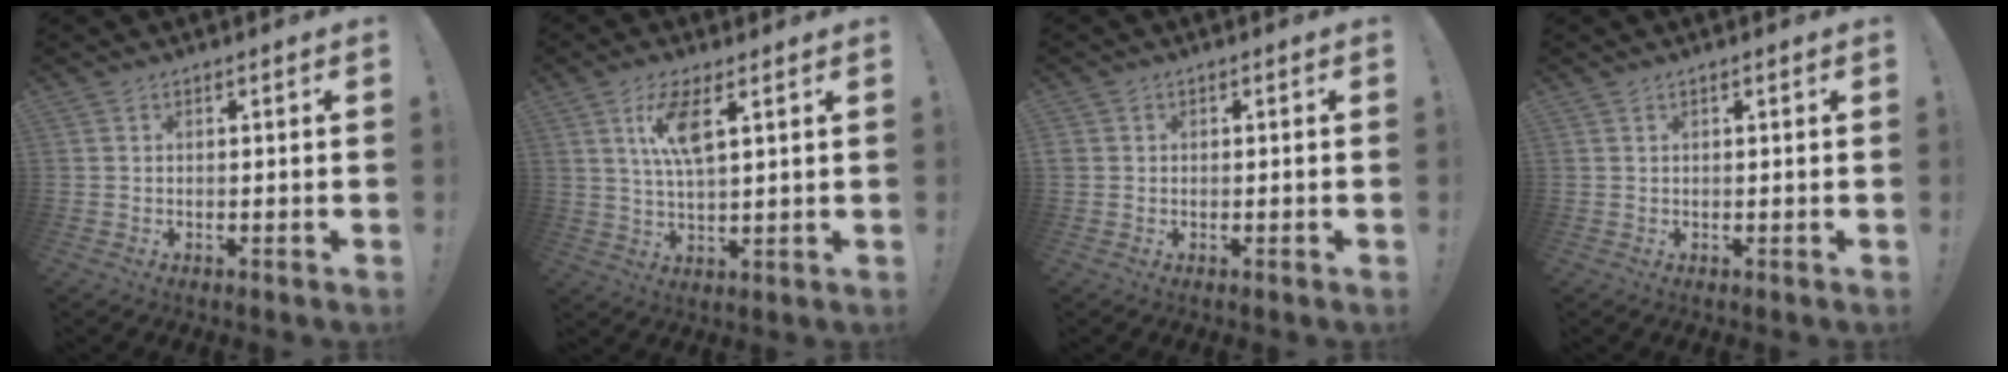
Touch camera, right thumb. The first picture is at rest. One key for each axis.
{"total": 9.3, "fx": 3.9, "fy": 2.8, "fz": 8.0, "tx": -0.145, "ty": -0.003, "tz": 0.066}
{"total": 0.8, "fx": -0.1, "fy": 0.7, "fz": 0.3, "tx": -0.006, "ty": 0.003, "tz": -0.002}
{"total": 0.0}